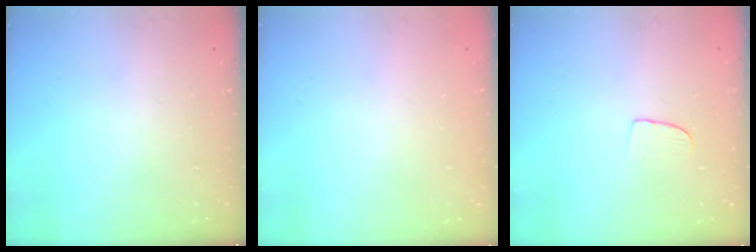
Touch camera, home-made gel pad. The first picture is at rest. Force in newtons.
{"total": 0.0}
{"total": 6.0, "press": 5.9, "slide": 0.5}